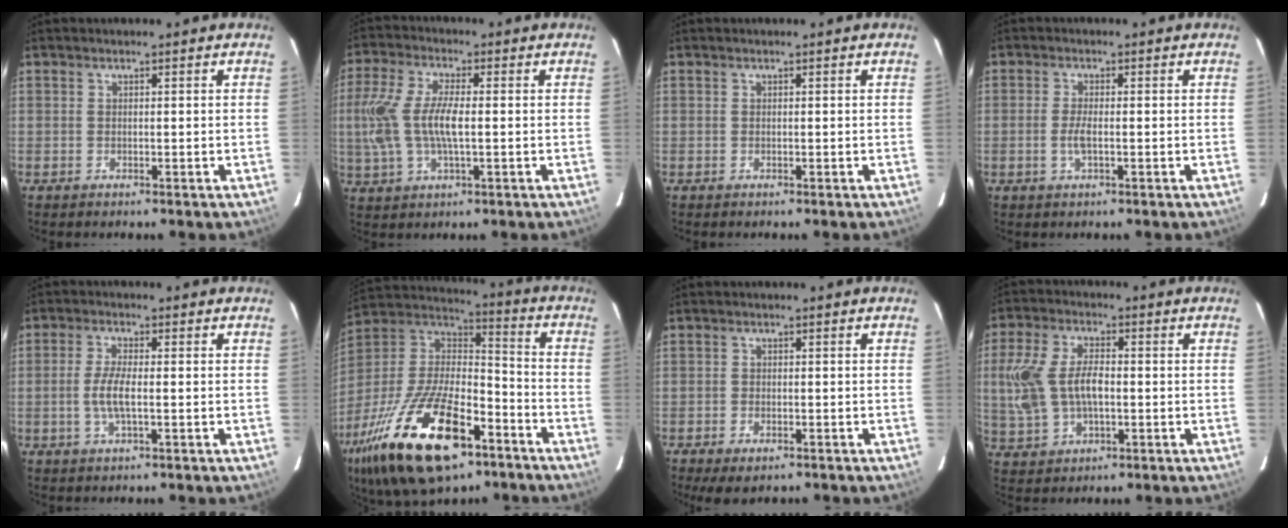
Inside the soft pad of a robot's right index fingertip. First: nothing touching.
{"total": 11.7, "force": [-0.2, 4.2, 10.9], "torque": [-0.233, 0.002, -0.001]}
{"total": 0.0}
{"total": 2.8, "force": [-0.7, 0.6, 2.6], "torque": [-0.054, -0.004, -0.014]}
{"total": 4.7, "force": [-0.9, 1.1, 4.5], "torque": [-0.091, -0.004, -0.015]}
{"total": 28.4, "force": [-15.6, 12.4, 20.3], "torque": [-0.408, -0.028, -0.261]}
{"total": 4.4, "force": [-2.9, 2.1, 2.6], "torque": [-0.065, -0.017, -0.045]}
{"total": 11.4, "force": [-0.4, 6.6, 9.3], "torque": [-0.203, 0.008, -0.001]}